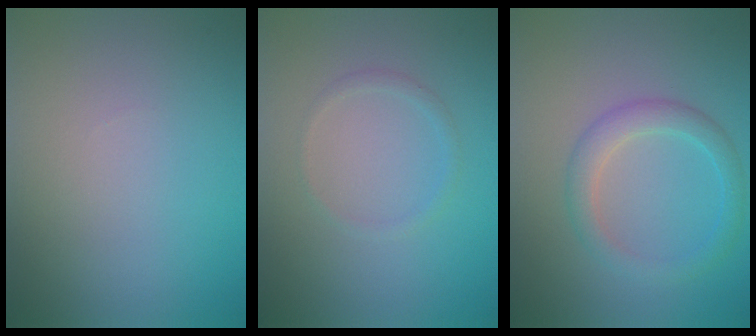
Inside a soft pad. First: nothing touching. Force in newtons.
{"total": 0.9, "press": 0.9, "slide": 0.1}
{"total": 2.8, "press": 2.8, "slide": 0.1}